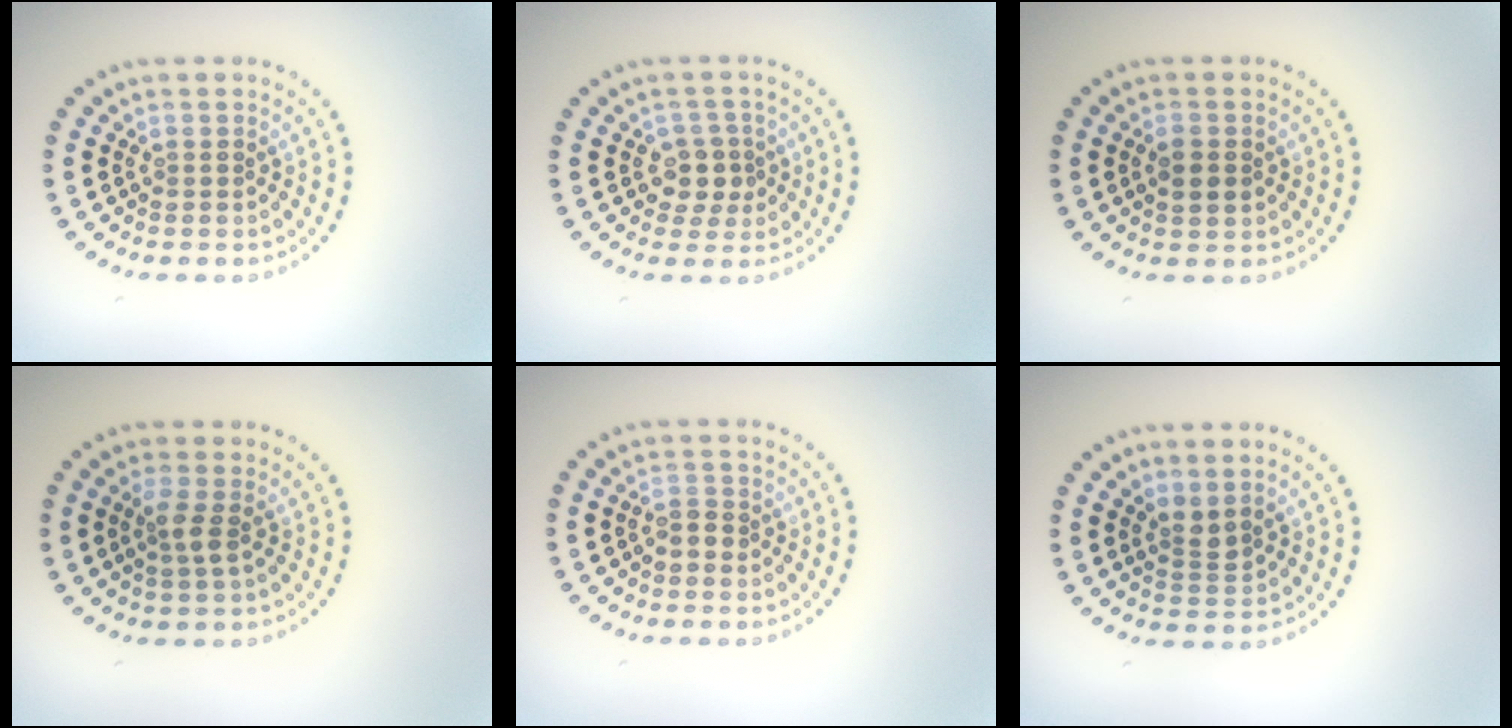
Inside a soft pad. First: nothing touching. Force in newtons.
{"total": 2.3, "press": 2.1, "slide": 1.0}
{"total": 1.8, "press": 1.8, "slide": 0.1}
{"total": 1.7, "press": 1.4, "slide": 1.0}
{"total": 1.2, "press": 1.2, "slide": 0.4}
{"total": 1.7, "press": 1.3, "slide": 1.1}